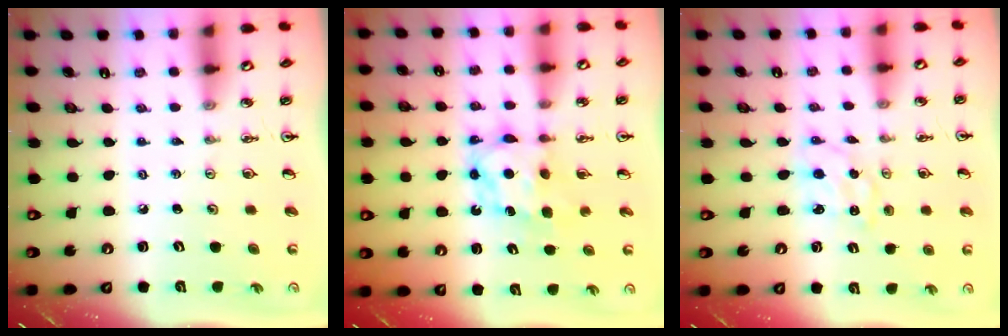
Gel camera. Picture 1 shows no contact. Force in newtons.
{"total": 7.2, "press": 7.2, "slide": 0.4}
{"total": 1.6, "press": 1.6, "slide": 0.3}